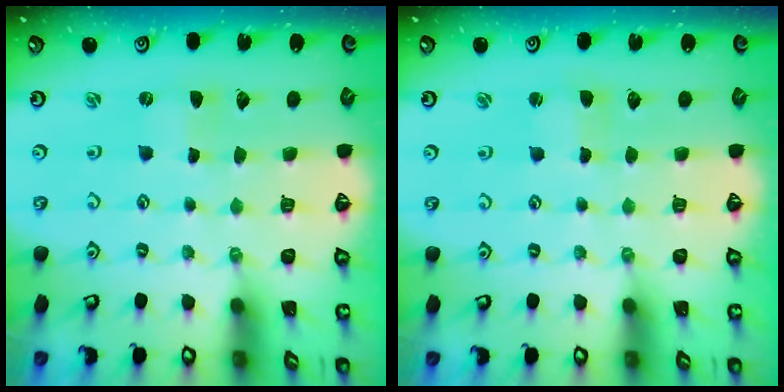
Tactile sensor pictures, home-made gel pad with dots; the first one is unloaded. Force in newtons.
{"total": 1.1, "press": 1.0, "slide": 0.2}